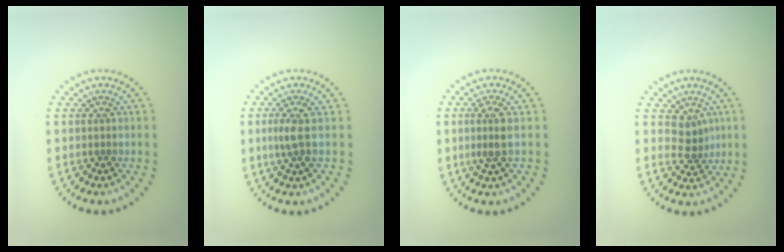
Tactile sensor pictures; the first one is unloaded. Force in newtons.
{"total": 1.9, "press": 1.4, "slide": 1.2}
{"total": 2.0, "press": 1.7, "slide": 1.0}
{"total": 2.0, "press": 1.5, "slide": 1.4}